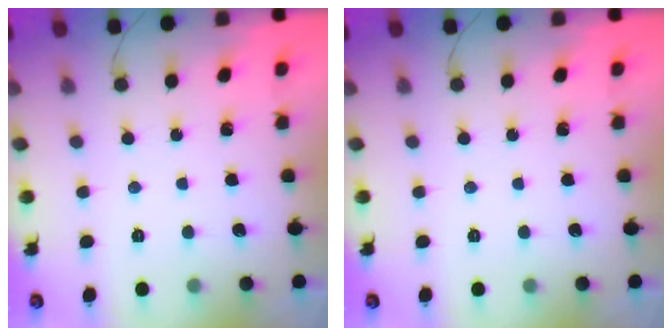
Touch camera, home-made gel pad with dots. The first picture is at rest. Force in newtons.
{"total": 0.0}